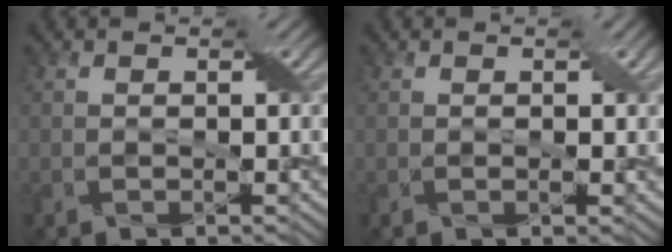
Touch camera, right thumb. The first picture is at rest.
{"total": 0.9, "force": [0.1, 0.2, 0.8], "torque": [-0.013, 0.000, 0.002]}